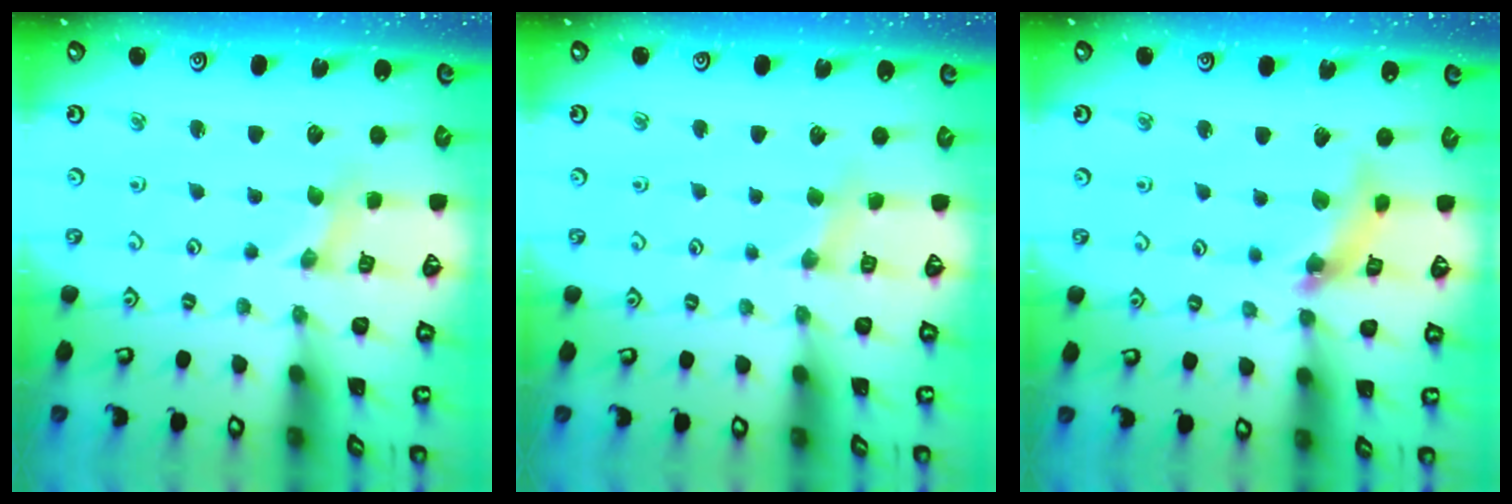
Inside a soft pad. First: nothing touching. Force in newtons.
{"total": 2.5, "press": 2.5, "slide": 0.3}
{"total": 9.5, "press": 9.5, "slide": 0.9}